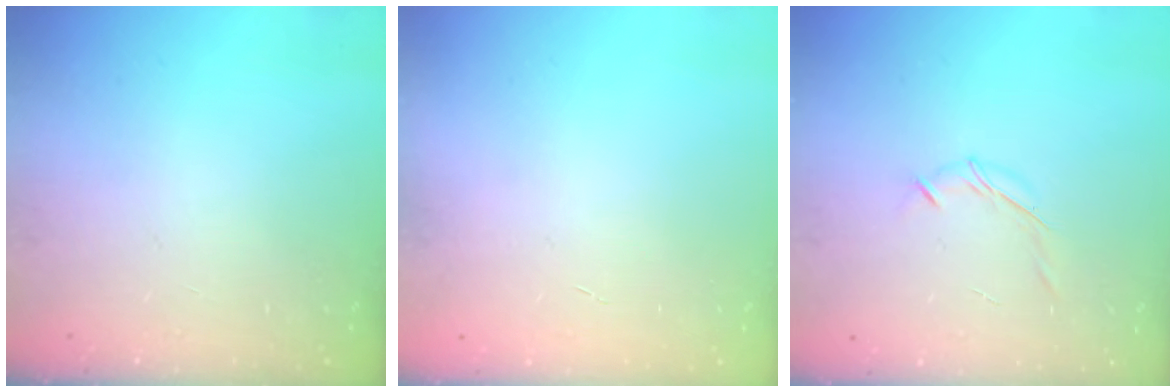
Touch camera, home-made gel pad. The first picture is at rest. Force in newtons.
{"total": 0.0}
{"total": 7.1, "press": 7.0, "slide": 1.5}